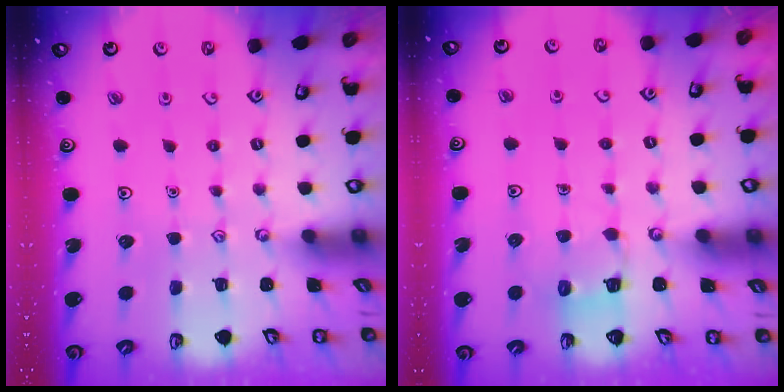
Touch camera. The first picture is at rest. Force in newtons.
{"total": 4.2, "press": 4.2, "slide": 0.3}